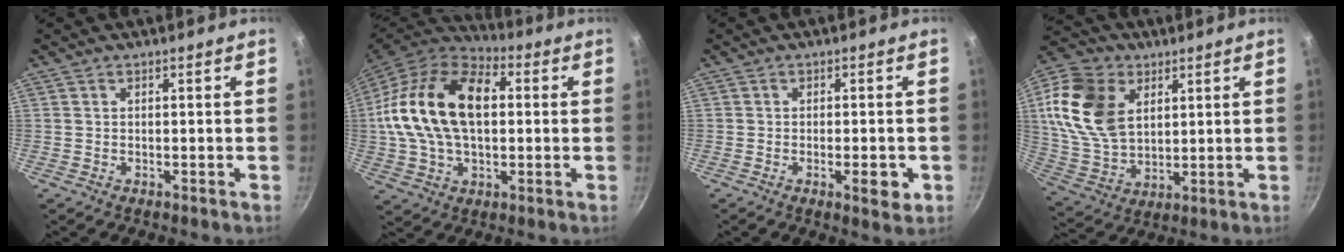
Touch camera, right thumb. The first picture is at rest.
{"total": 23.0, "force": [2.7, 14.3, 17.8], "torque": [-0.318, 0.031, 0.035]}
{"total": 4.8, "force": [-1.5, 1.7, 4.2], "torque": [-0.052, 0.004, -0.019]}
{"total": 17.4, "force": [5.2, 12.0, 11.4], "torque": [-0.201, -0.015, 0.105]}